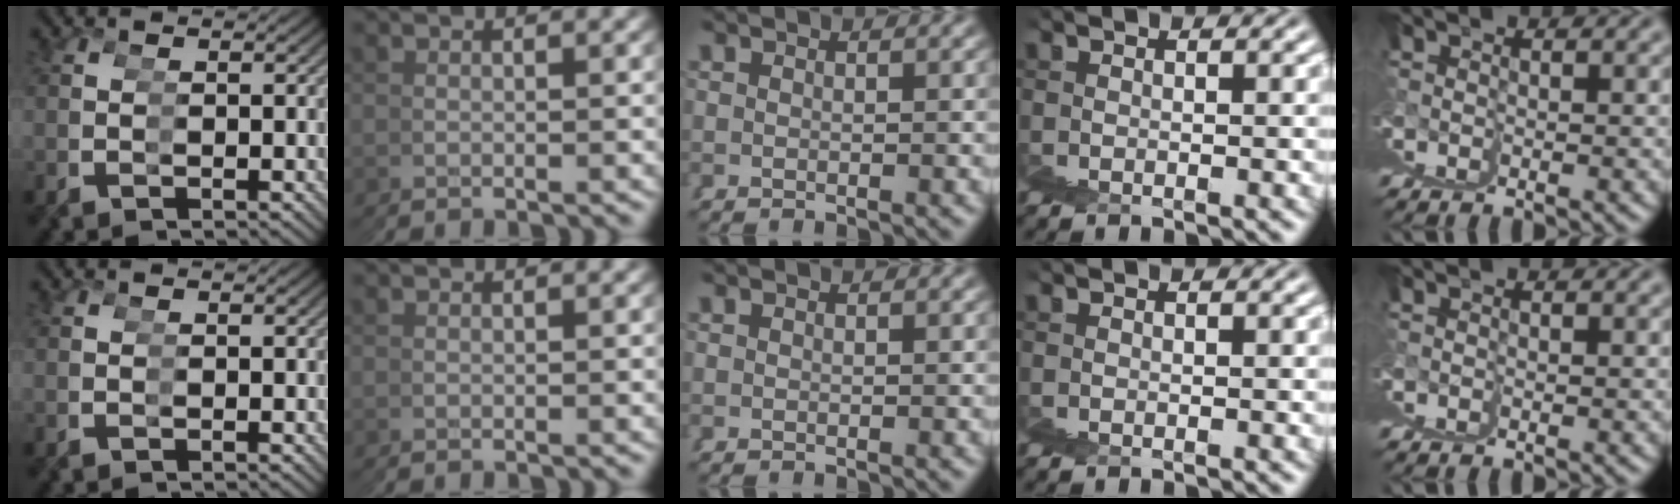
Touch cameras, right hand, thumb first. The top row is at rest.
{}